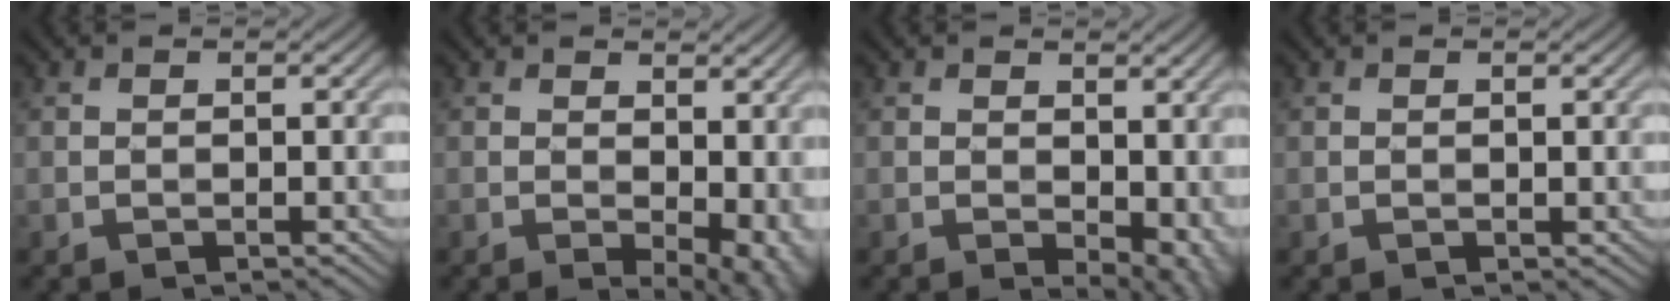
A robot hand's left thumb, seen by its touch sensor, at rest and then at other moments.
{"total": 7.2, "force": [0.1, 3.9, 6.0], "torque": [-0.070, -0.007, 0.014]}
{"total": 5.4, "force": [0.0, 3.1, 4.4], "torque": [-0.054, -0.009, 0.007]}
{"total": 0.0}